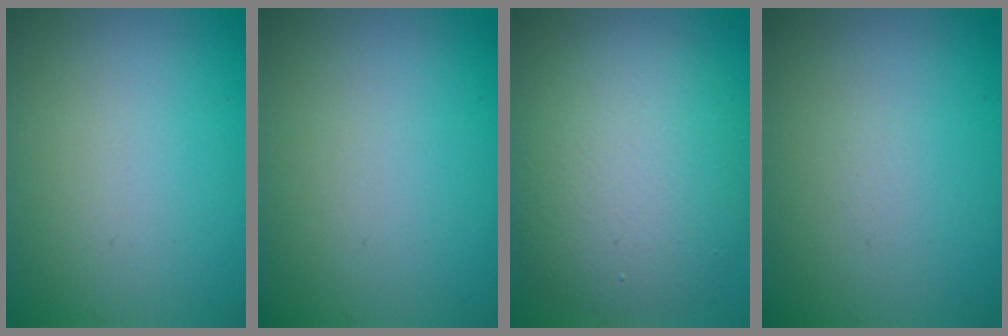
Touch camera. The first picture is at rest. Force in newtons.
{"total": 0.0}
{"total": 8.9, "press": 8.9, "slide": 0.3}
{"total": 0.0}